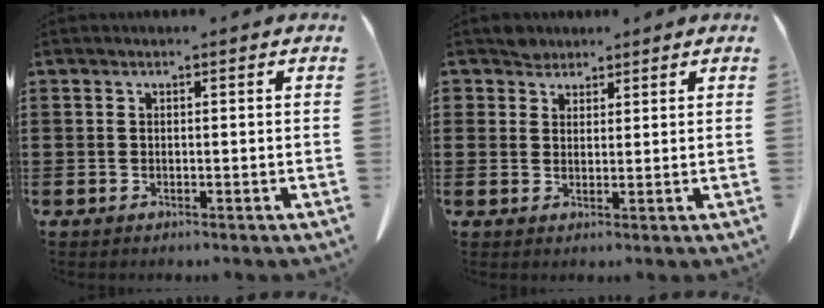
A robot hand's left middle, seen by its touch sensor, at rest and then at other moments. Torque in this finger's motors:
{"motor_torque": [0.03, 0.01, 0.01, 0.01]}